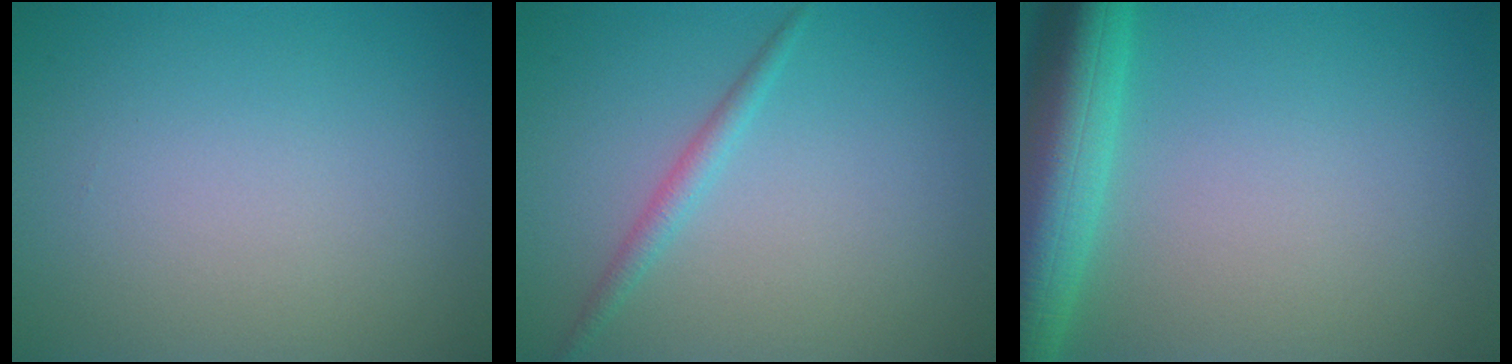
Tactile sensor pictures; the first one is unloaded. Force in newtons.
{"total": 1.5, "press": 1.5, "slide": 0.0}
{"total": 8.2, "press": 8.1, "slide": 0.4}